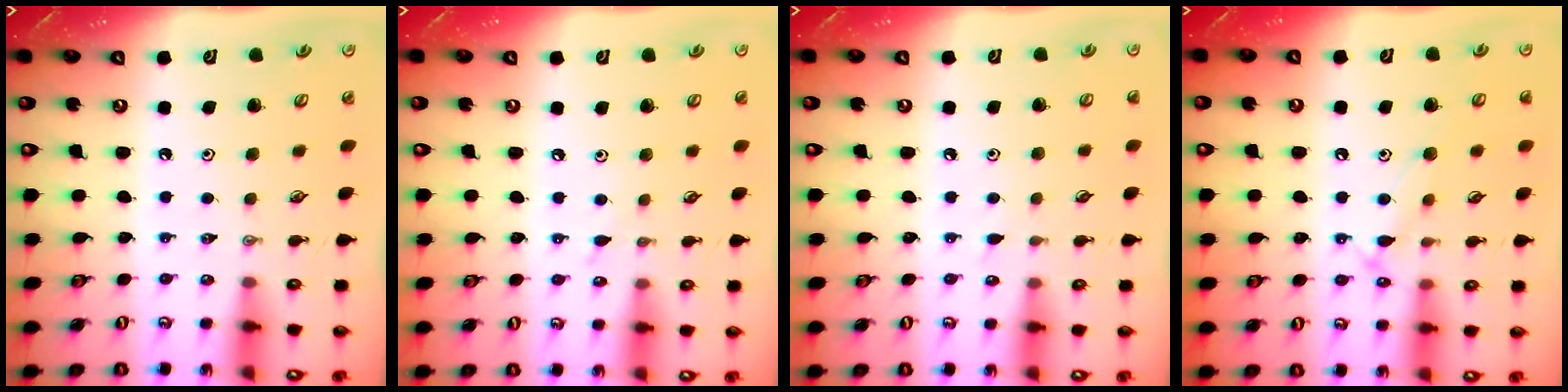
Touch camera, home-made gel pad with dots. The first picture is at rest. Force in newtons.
{"total": 3.8, "press": 3.8, "slide": 0.5}
{"total": 2.9, "press": 2.9, "slide": 0.4}
{"total": 11.0, "press": 10.9, "slide": 0.7}